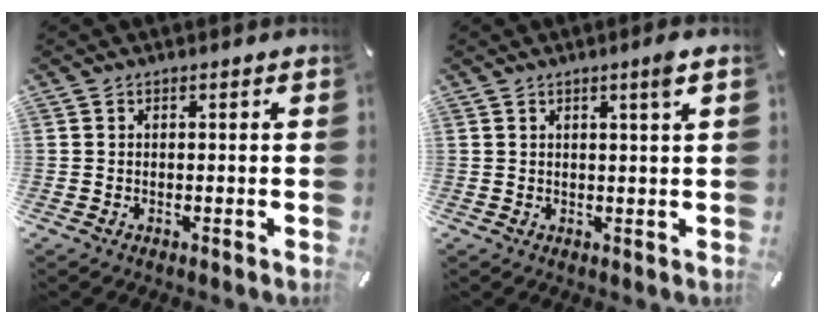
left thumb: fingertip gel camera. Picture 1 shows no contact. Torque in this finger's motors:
{"motor_torque": [0.21, -0.24, 0.10, 0.08, 0.03]}